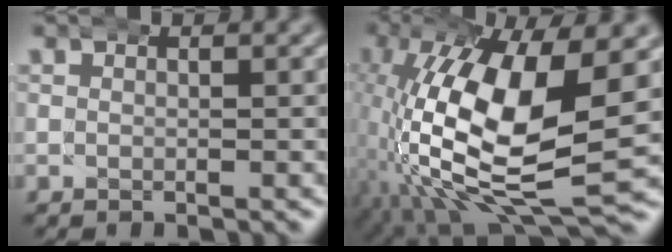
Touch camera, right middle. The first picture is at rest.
{"total": 15.7, "force": [-0.7, 7.7, 13.7], "torque": [-0.278, -0.040, 0.018]}